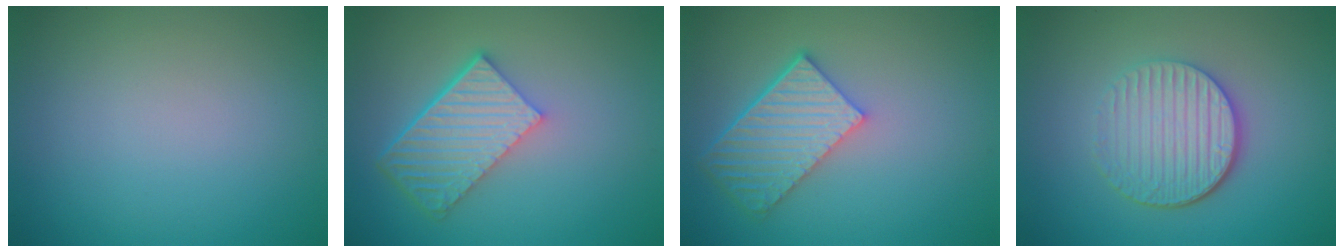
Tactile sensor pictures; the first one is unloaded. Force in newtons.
{"total": 6.3, "press": 4.5, "slide": 4.4}
{"total": 5.8, "press": 4.5, "slide": 3.6}
{"total": 4.7, "press": 3.7, "slide": 3.0}